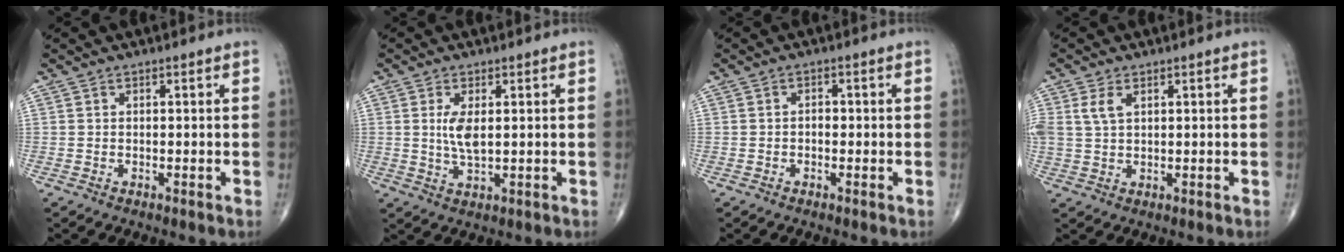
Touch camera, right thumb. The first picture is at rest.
{"total": 4.5, "force": [0.8, 1.7, 4.1], "torque": [-0.086, -0.011, 0.019]}
{"total": 1.3, "force": [-0.3, 0.9, 0.9], "torque": [-0.006, 0.003, -0.010]}
{"total": 3.7, "force": [1.5, 2.1, 2.7], "torque": [-0.060, 0.004, 0.035]}